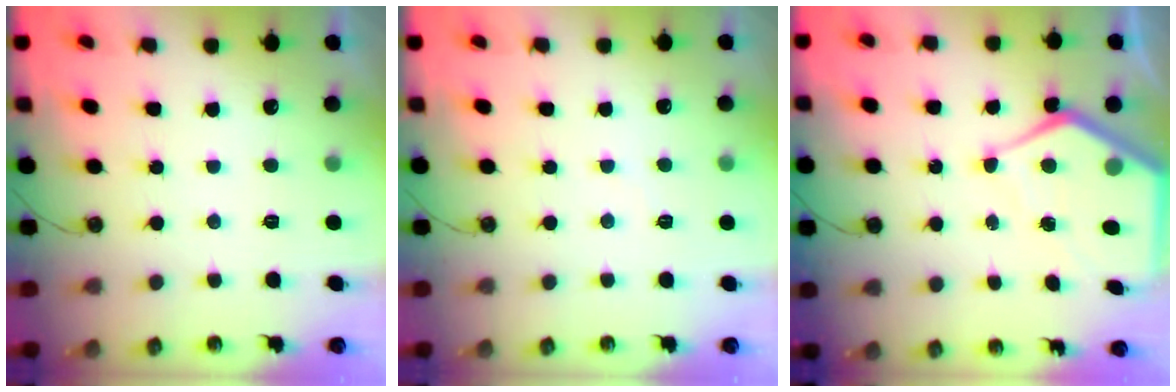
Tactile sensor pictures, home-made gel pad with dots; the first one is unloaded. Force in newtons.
{"total": 2.4, "press": 2.4, "slide": 0.4}
{"total": 10.4, "press": 10.3, "slide": 1.2}